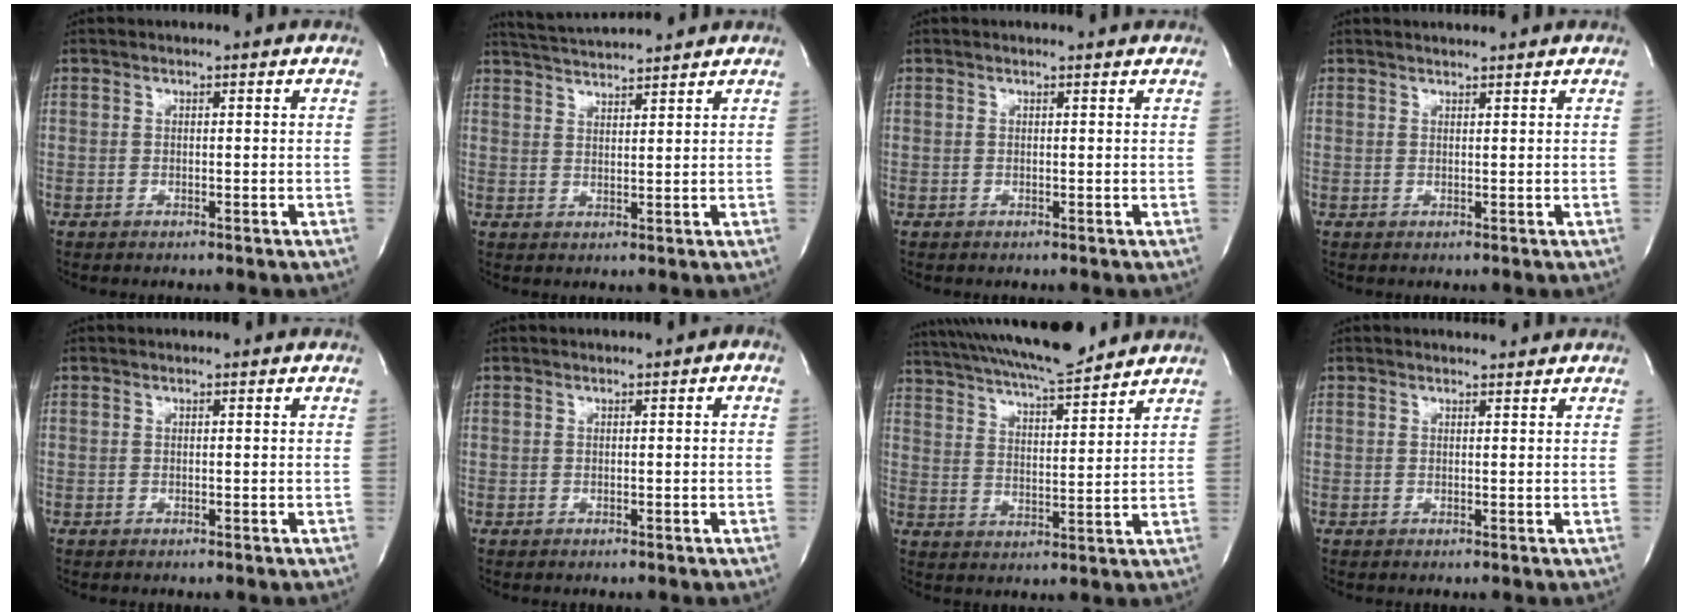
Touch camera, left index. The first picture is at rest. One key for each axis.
{"total": 7.8, "fx": 7.4, "fy": 0.0, "fz": 2.2, "tx": -0.048, "ty": 0.022, "tz": 0.124}
{"total": 1.8, "fx": 1.7, "fy": 0.2, "fz": 0.4, "tx": -0.010, "ty": 0.006, "tz": 0.016}
{"total": 2.2, "fx": 2.1, "fy": 0.1, "fz": 0.4, "tx": -0.006, "ty": 0.012, "tz": 0.035}
{"total": 0.0}
{"total": 0.8, "fx": -0.2, "fy": 0.4, "fz": 0.6, "tx": -0.008, "ty": 0.000, "tz": -0.005}
{"total": 17.4, "fx": 15.3, "fy": 2.0, "fz": 8.1, "tx": -0.151, "ty": 0.024, "tz": 0.243}
{"total": 1.7, "fx": 1.7, "fy": 0.3, "fz": 0.2, "tx": -0.012, "ty": 0.004, "tz": 0.023}